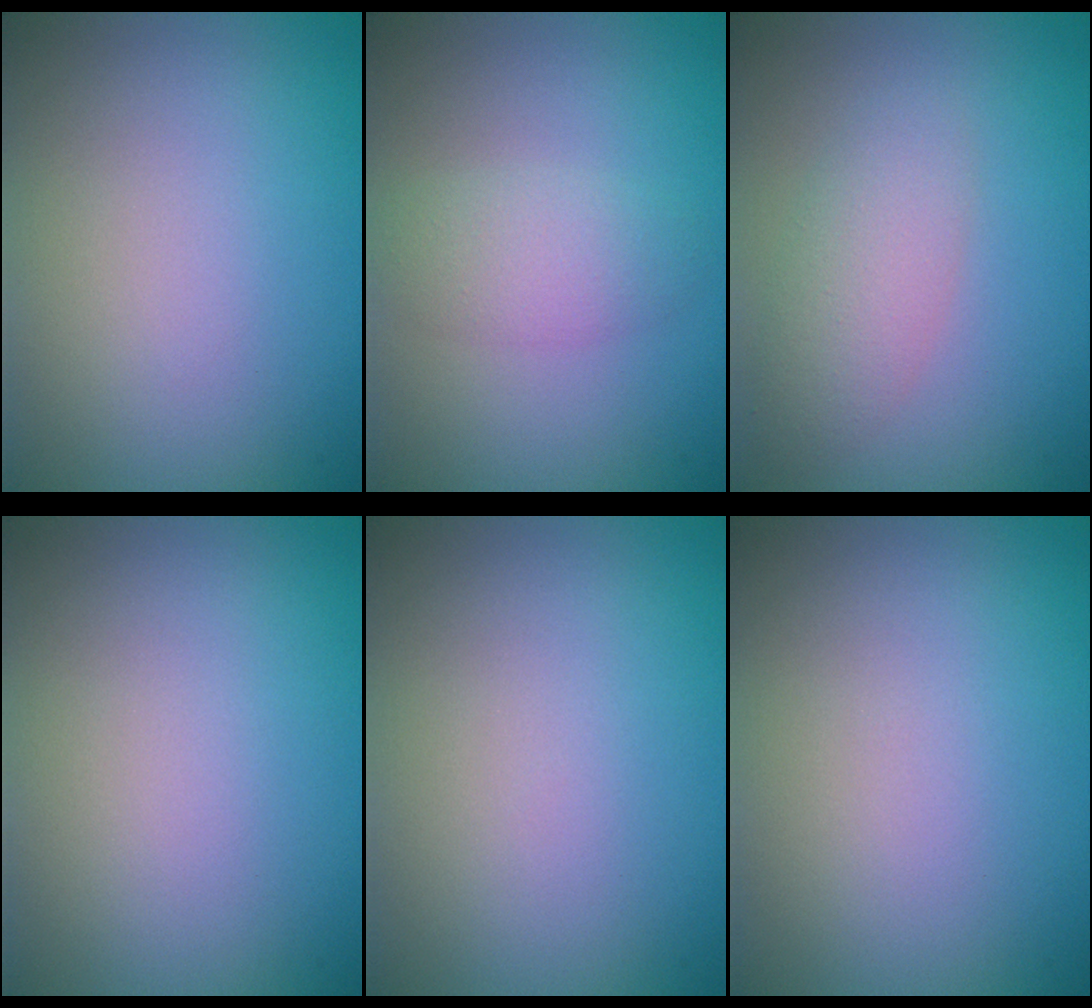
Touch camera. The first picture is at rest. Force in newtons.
{"total": 2.4, "press": 2.4, "slide": 0.1}
{"total": 3.0, "press": 3.0, "slide": 0.1}
{"total": 0.0}
{"total": 0.0}
{"total": 0.0}